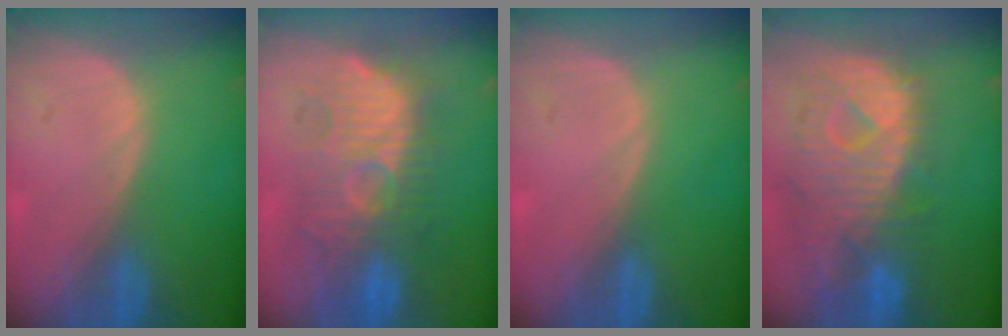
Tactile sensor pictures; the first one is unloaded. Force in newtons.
{"total": 10.3, "press": 10.3, "slide": 0.6}
{"total": 0.0}
{"total": 12.1, "press": 10.5, "slide": 6.1}